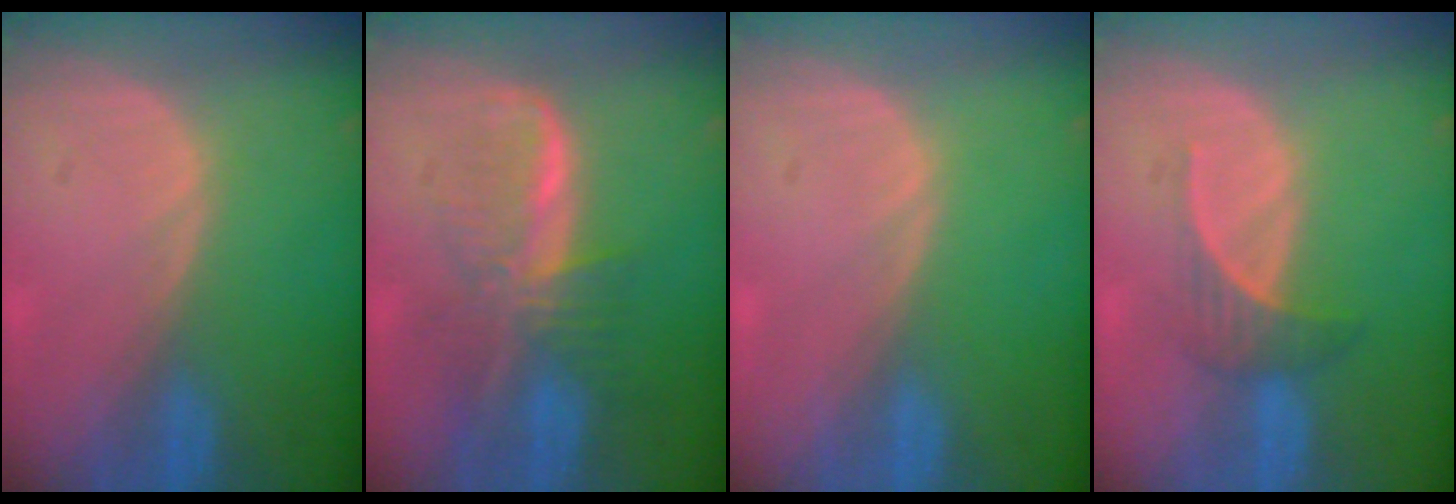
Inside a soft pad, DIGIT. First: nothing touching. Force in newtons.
{"total": 7.6, "press": 6.7, "slide": 3.7}
{"total": 0.0}
{"total": 3.2, "press": 3.1, "slide": 0.9}